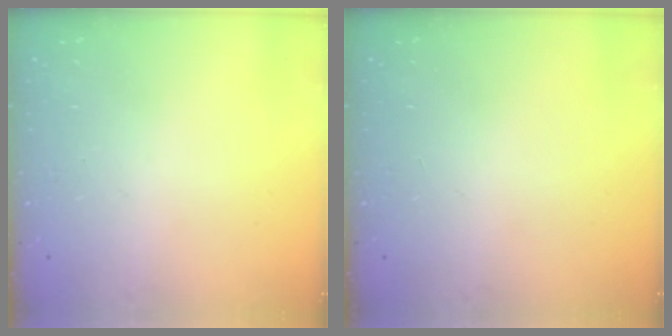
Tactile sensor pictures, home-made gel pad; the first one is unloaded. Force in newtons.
{"total": 0.0}